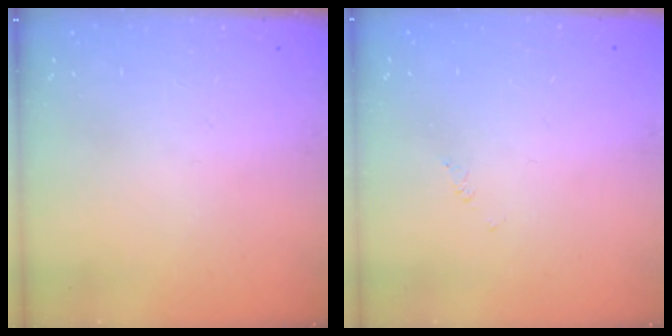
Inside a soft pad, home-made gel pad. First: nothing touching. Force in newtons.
{"total": 1.7, "press": 1.7, "slide": 0.3}